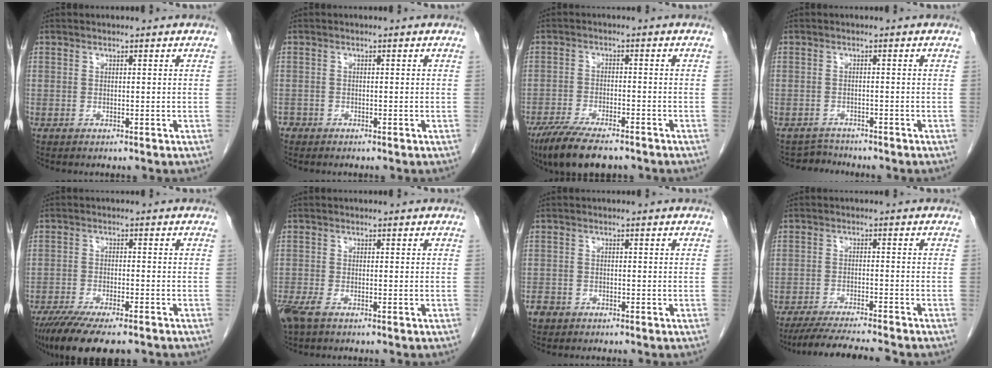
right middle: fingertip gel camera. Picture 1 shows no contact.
{"total": 1.1, "force": [-0.8, 0.7, 0.1], "torque": [-0.005, 0.002, -0.016]}
{"total": 10.4, "force": [-8.0, 2.6, 6.0], "torque": [-0.100, -0.020, -0.131]}
{"total": 2.1, "force": [-1.8, 0.2, -1.1], "torque": [0.020, -0.009, -0.031]}
{"total": 11.8, "force": [-9.2, 2.5, 6.9], "torque": [-0.112, -0.021, -0.144]}
{"total": 3.5, "force": [-2.3, 1.2, 2.4], "torque": [-0.056, -0.009, -0.041]}
{"total": 1.9, "force": [-1.3, 1.3, 0.5], "torque": [-0.013, 0.004, -0.023]}
{"total": 9.6, "force": [-8.8, -0.4, 4.0], "torque": [-0.060, -0.013, -0.140]}